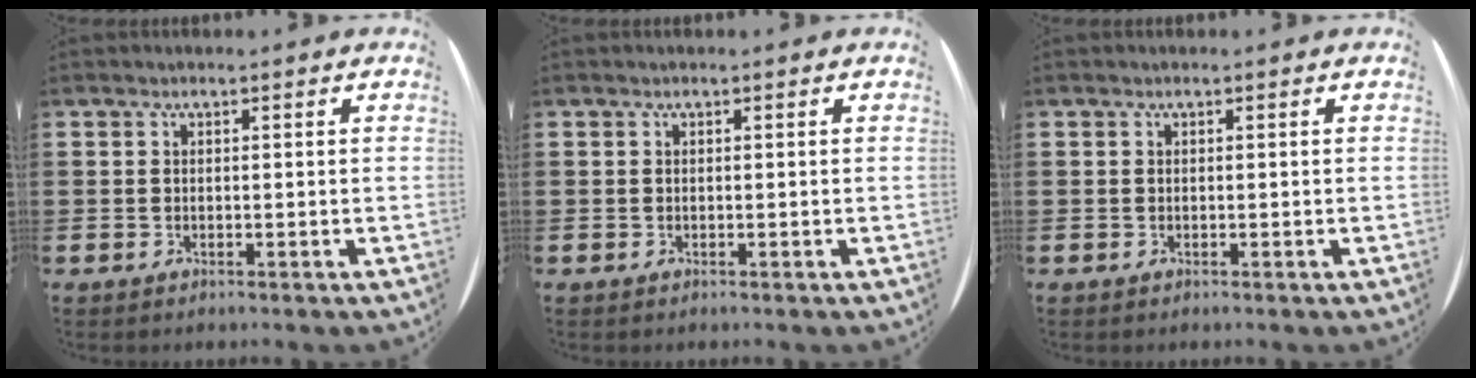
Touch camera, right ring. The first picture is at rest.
{"total": 0.0}
{"total": 0.0}